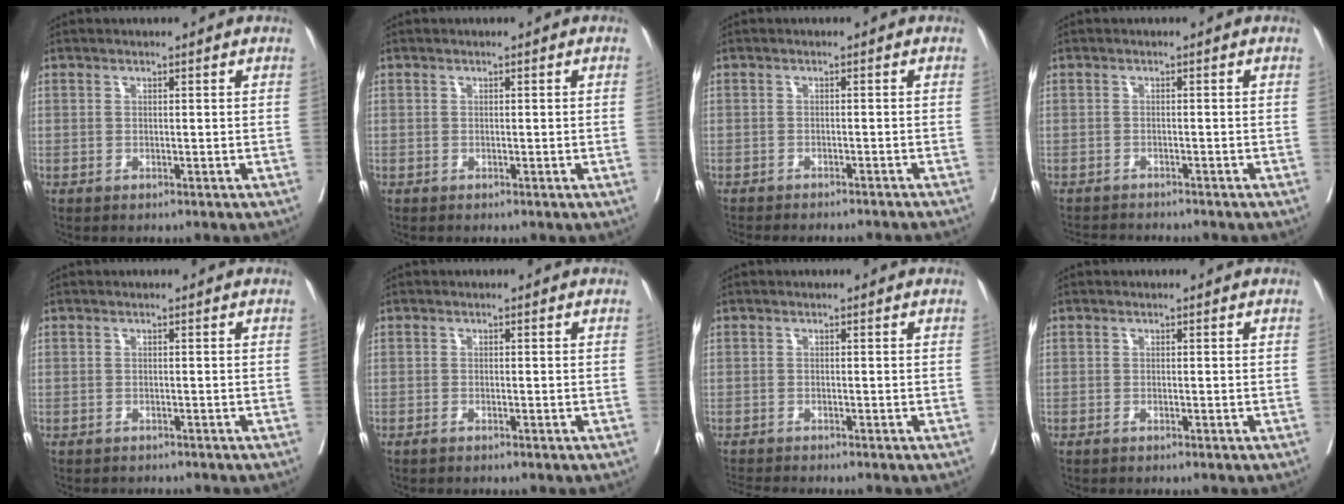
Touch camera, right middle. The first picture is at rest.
{"total": 0.0}
{"total": 11.0, "force": [-10.2, 1.3, 3.8], "torque": [-0.046, -0.014, -0.122]}
{"total": 5.1, "force": [-5.0, 0.3, 1.1], "torque": [-0.016, -0.013, -0.076]}
{"total": 2.7, "force": [-2.5, 0.9, 0.5], "torque": [-0.017, -0.006, -0.033]}
{"total": 0.9, "force": [-0.7, 0.1, 0.5], "torque": [-0.012, -0.001, -0.012]}
{"total": 3.5, "force": [-3.3, -0.4, 1.0], "torque": [-0.019, -0.016, -0.056]}
{"total": 0.6, "force": [-0.5, 0.1, 0.4], "torque": [-0.011, -0.001, -0.008]}